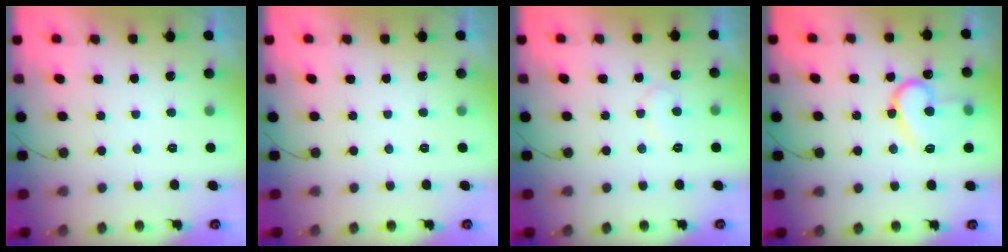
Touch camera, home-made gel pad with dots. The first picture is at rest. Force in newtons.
{"total": 0.0}
{"total": 6.4, "press": 6.4, "slide": 0.5}
{"total": 14.5, "press": 14.4, "slide": 1.6}